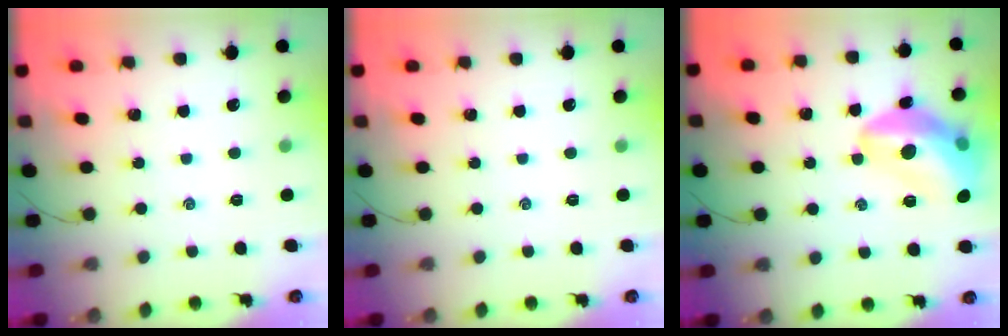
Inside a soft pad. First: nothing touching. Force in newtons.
{"total": 0.0}
{"total": 17.4, "press": 17.3, "slide": 1.9}